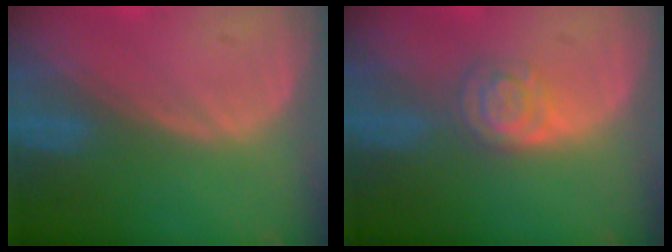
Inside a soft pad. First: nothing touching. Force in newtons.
{"total": 4.3, "press": 3.9, "slide": 1.9}